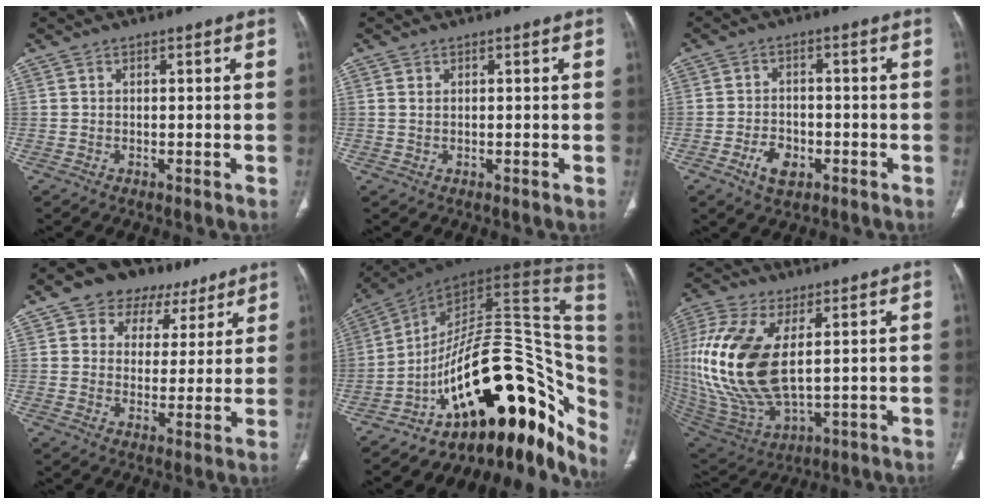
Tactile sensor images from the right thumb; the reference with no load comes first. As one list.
[{"total": 0.8, "force": [0.3, 0.6, 0.5], "torque": [-0.011, -0.001, 0.007]}, {"total": 5.3, "force": [-2.5, 3.4, 3.3], "torque": [-0.051, 0.017, -0.038]}, {"total": 12.5, "force": [7.3, 9.0, 4.7], "torque": [-0.021, -0.009, 0.104]}, {"total": 33.7, "force": [-10.1, 15.3, 28.3], "torque": [-0.257, 0.102, -0.145]}, {"total": 22.2, "force": [3.2, 11.2, 18.9], "torque": [-0.422, -0.021, 0.071]}]